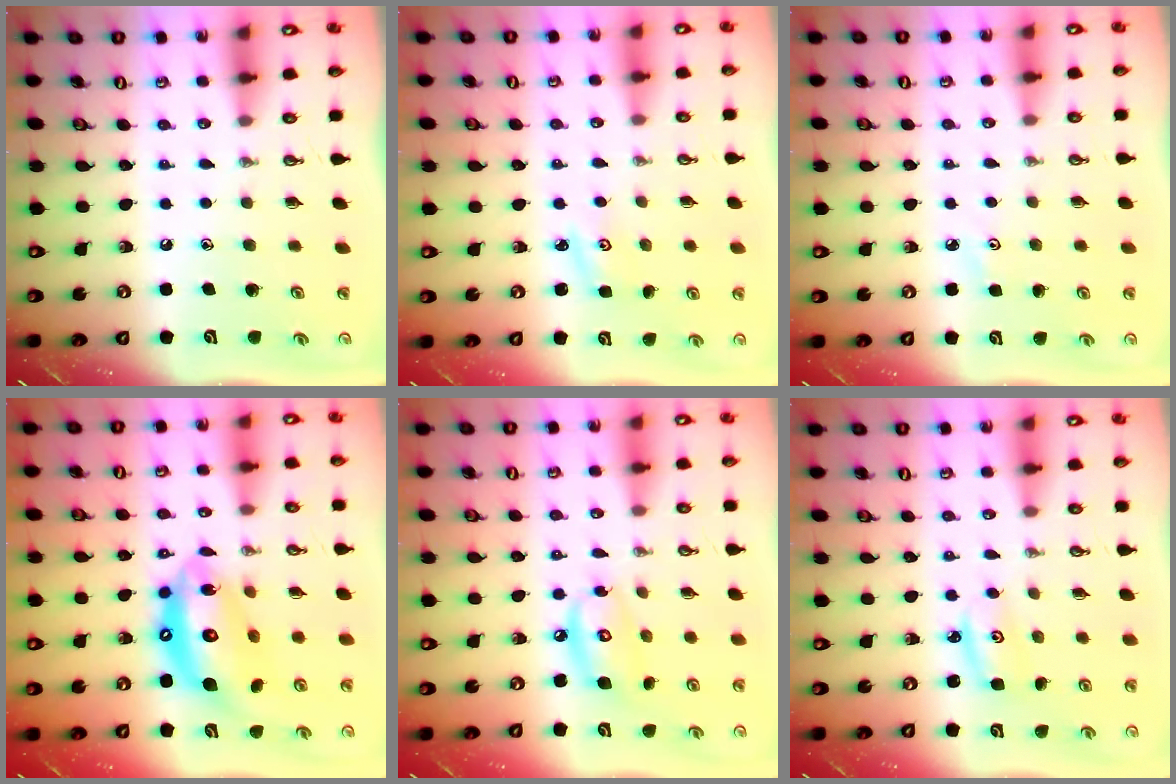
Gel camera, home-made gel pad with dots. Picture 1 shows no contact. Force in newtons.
{"total": 3.0, "press": 3.0, "slide": 0.4}
{"total": 2.8, "press": 2.8, "slide": 0.4}
{"total": 17.2, "press": 17.1, "slide": 1.7}
{"total": 10.0, "press": 10.0, "slide": 0.9}
{"total": 2.9, "press": 2.9, "slide": 0.3}